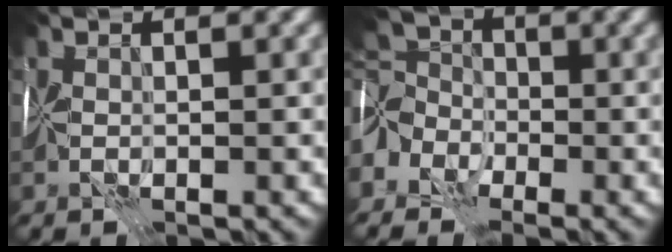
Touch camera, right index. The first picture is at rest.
{"total": 4.5, "force": [-2.3, 3.4, 1.8], "torque": [-0.029, 0.007, -0.062]}